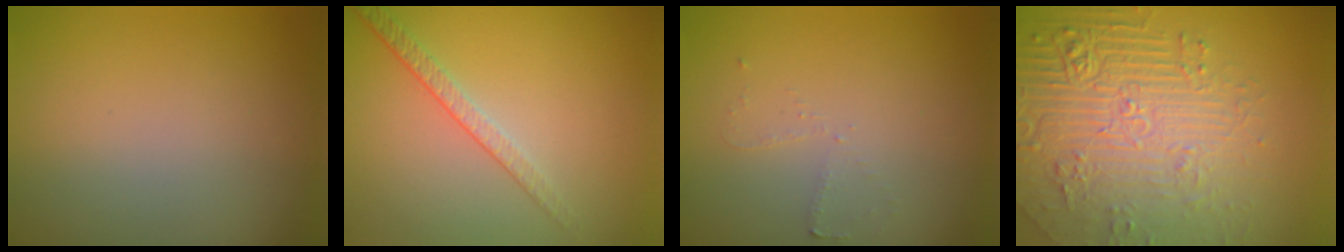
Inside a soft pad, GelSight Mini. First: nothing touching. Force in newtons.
{"total": 2.1, "press": 1.6, "slide": 1.4}
{"total": 1.2, "press": 1.1, "slide": 0.3}
{"total": 7.3, "press": 5.8, "slide": 4.5}